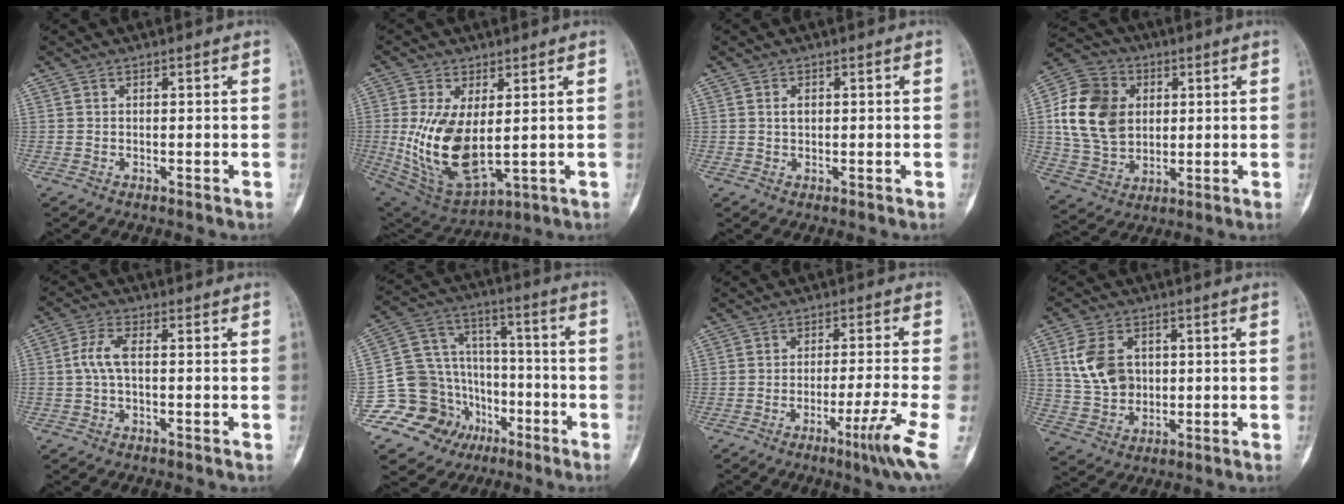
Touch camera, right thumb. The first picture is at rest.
{"total": 15.0, "force": [0.5, 7.6, 12.9], "torque": [-0.245, -0.018, 0.035]}
{"total": 1.4, "force": [0.4, 0.9, 1.0], "torque": [-0.015, -0.001, 0.007]}
{"total": 16.4, "force": [2.6, 12.8, 10.0], "torque": [-0.169, 0.003, 0.049]}
{"total": 4.6, "force": [-0.1, 1.9, 4.2], "torque": [-0.102, 0.008, -0.005]}
{"total": 18.0, "force": [-7.7, 15.3, 5.4], "torque": [-0.072, 0.113, -0.120]}
{"total": 8.2, "force": [-3.6, -0.7, 7.3], "torque": [-0.120, 0.003, -0.058]}
{"total": 9.7, "force": [2.2, 7.2, 6.1], "torque": [-0.103, -0.002, 0.048]}